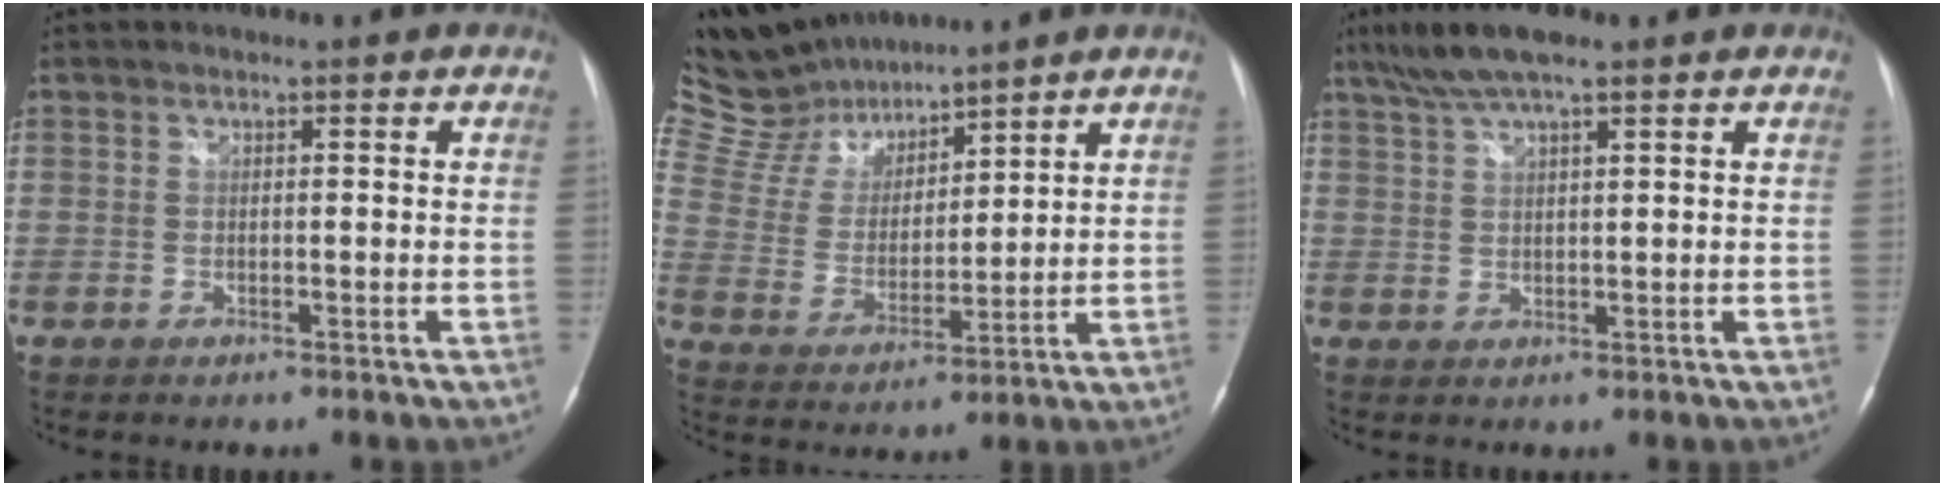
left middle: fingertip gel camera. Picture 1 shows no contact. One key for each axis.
{"total": 13.8, "fx": 12.6, "fy": 3.8, "fz": 4.0, "tx": -0.087, "ty": 0.023, "tz": 0.247}
{"total": 7.6, "fx": 5.5, "fy": 1.3, "fz": 5.1, "tx": -0.100, "ty": 0.021, "tz": 0.095}